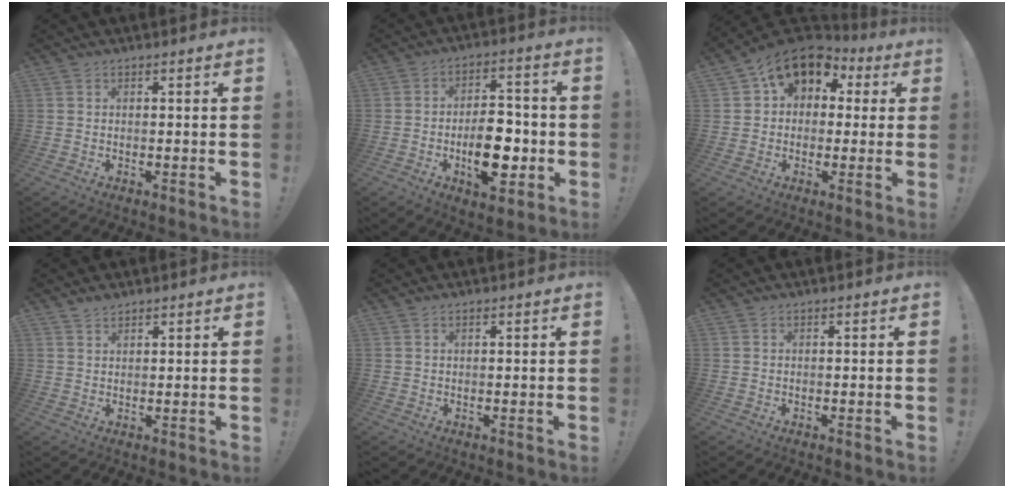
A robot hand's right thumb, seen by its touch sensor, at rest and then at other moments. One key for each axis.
{"total": 14.3, "fx": -3.8, "fy": 7.8, "fz": 11.4, "tx": -0.187, "ty": 0.020, "tz": -0.057}
{"total": 10.9, "fx": 5.9, "fy": 7.6, "fz": 5.2, "tx": -0.082, "ty": -0.035, "tz": 0.111}
{"total": 2.2, "fx": 1.9, "fy": 0.9, "fz": 0.2, "tx": 0.010, "ty": -0.020, "tz": 0.034}
{"total": 0.6, "fx": 0.5, "fy": 0.3, "fz": 0.3, "tx": -0.006, "ty": 0.000, "tz": 0.009}
{"total": 0.0}